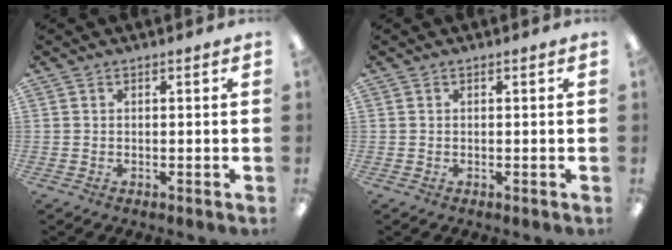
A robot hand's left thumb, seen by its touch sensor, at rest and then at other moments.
{"total": 0.0}